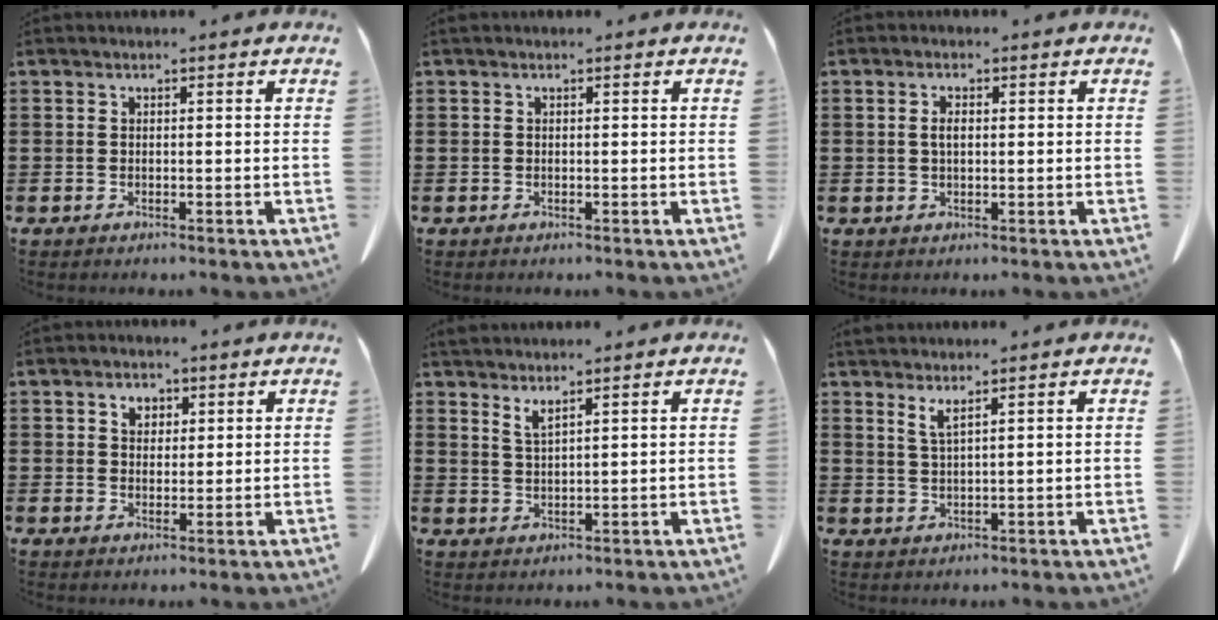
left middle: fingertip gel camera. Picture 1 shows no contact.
{"total": 0.0}
{"total": 2.1, "force": [0.3, 0.9, 1.9], "torque": [-0.039, 0.004, 0.005]}
{"total": 2.6, "force": [1.3, 2.0, 1.1], "torque": [-0.022, 0.005, 0.021]}
{"total": 2.5, "force": [2.3, -0.1, 1.1], "torque": [-0.027, -0.005, 0.043]}
{"total": 2.7, "force": [2.0, 0.0, 1.8], "torque": [-0.041, -0.001, 0.037]}